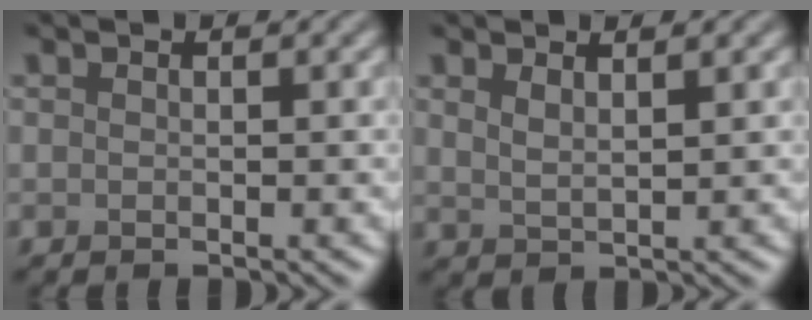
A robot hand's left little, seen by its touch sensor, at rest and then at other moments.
{"total": 1.9, "force": [1.3, 0.5, 1.2], "torque": [-0.021, 0.000, 0.024]}